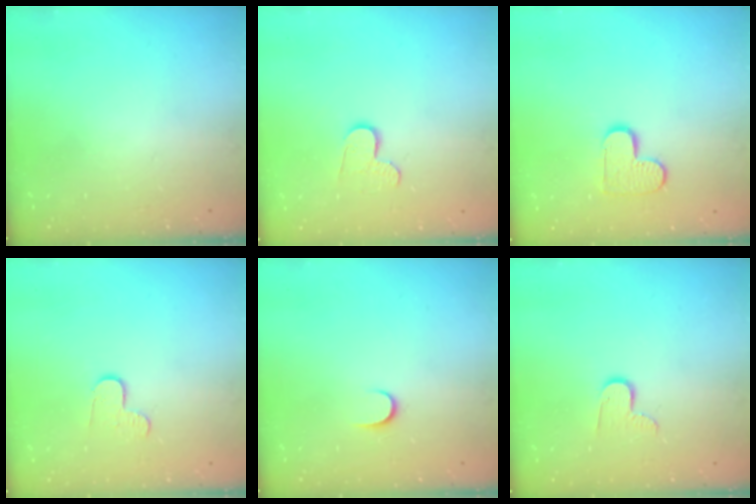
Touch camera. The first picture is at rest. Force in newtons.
{"total": 6.3, "press": 6.3, "slide": 0.5}
{"total": 8.3, "press": 8.2, "slide": 0.4}
{"total": 5.5, "press": 5.5, "slide": 0.5}
{"total": 5.3, "press": 5.3, "slide": 0.5}
{"total": 7.6, "press": 7.6, "slide": 0.6}